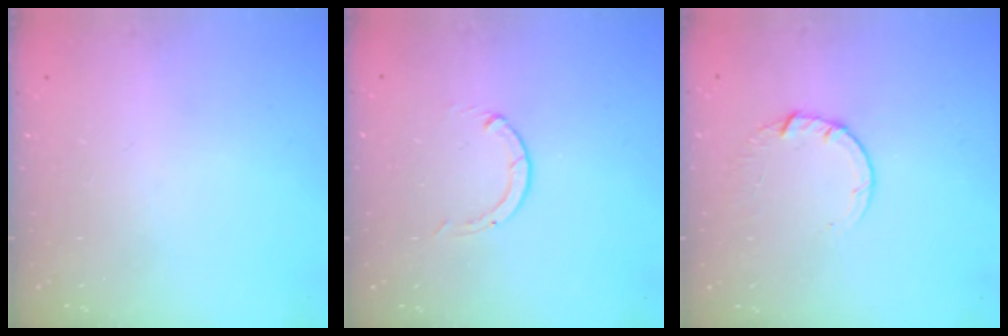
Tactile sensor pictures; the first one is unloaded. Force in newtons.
{"total": 0.0}
{"total": 3.7, "press": 3.7, "slide": 0.5}